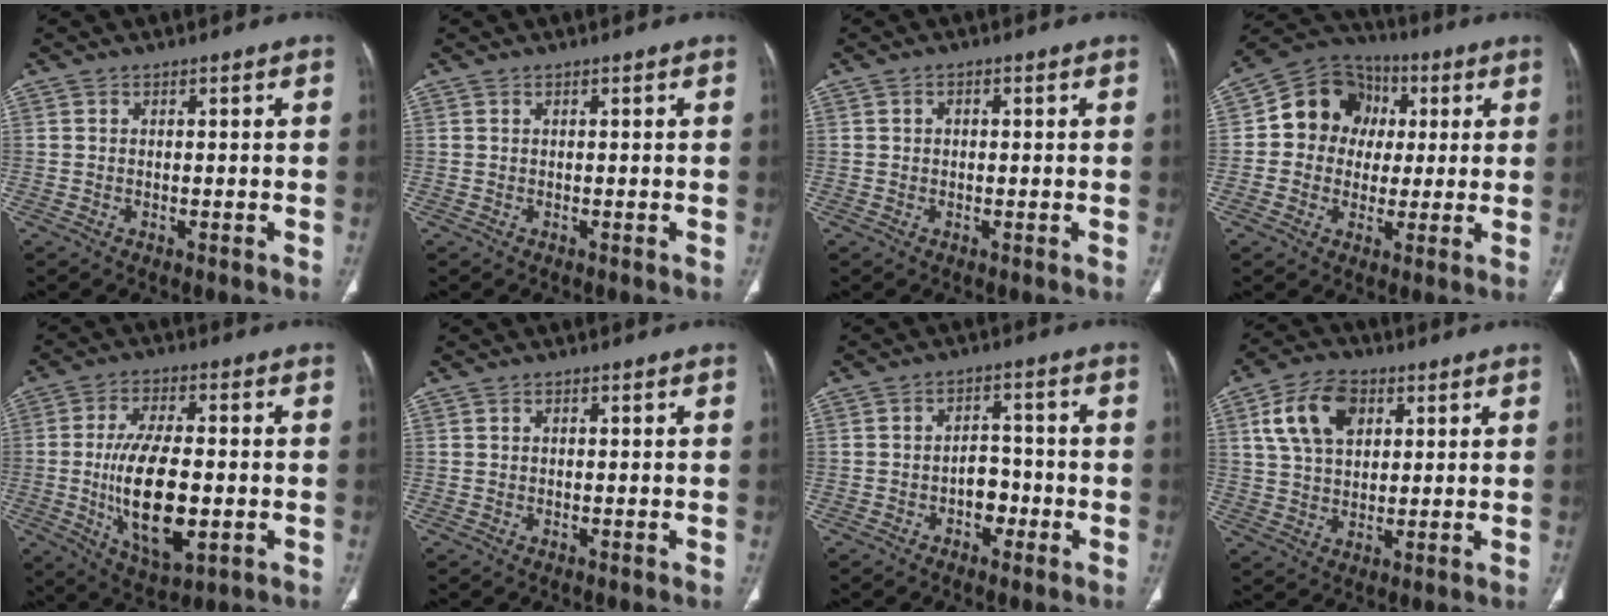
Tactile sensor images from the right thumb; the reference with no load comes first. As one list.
[{"total": 0.0}, {"total": 0.9, "force": [0.2, 0.8, 0.5], "torque": [-0.003, 0.002, 0.002]}, {"total": 12.7, "force": [1.6, 11.4, 5.5], "torque": [-0.051, 0.018, 0.016]}, {"total": 16.0, "force": [-2.4, 7.1, 14.1], "torque": [-0.250, -0.005, -0.033]}, {"total": 0.0}, {"total": 5.0, "force": [-2.0, 3.6, 2.9], "torque": [-0.015, 0.026, -0.035]}, {"total": 11.4, "force": [4.2, 7.5, 7.6], "torque": [-0.124, 0.001, 0.075]}]